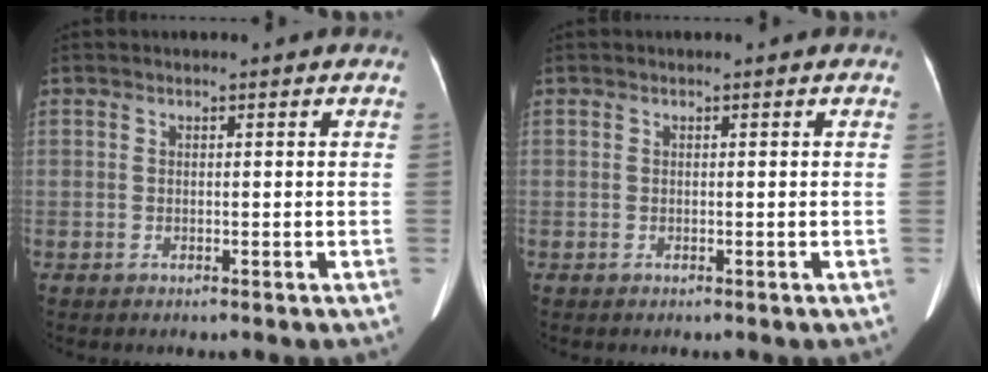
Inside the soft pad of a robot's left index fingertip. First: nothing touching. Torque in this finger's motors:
{"motor_torque": [0.00, 0.00, 0.00, 0.00]}